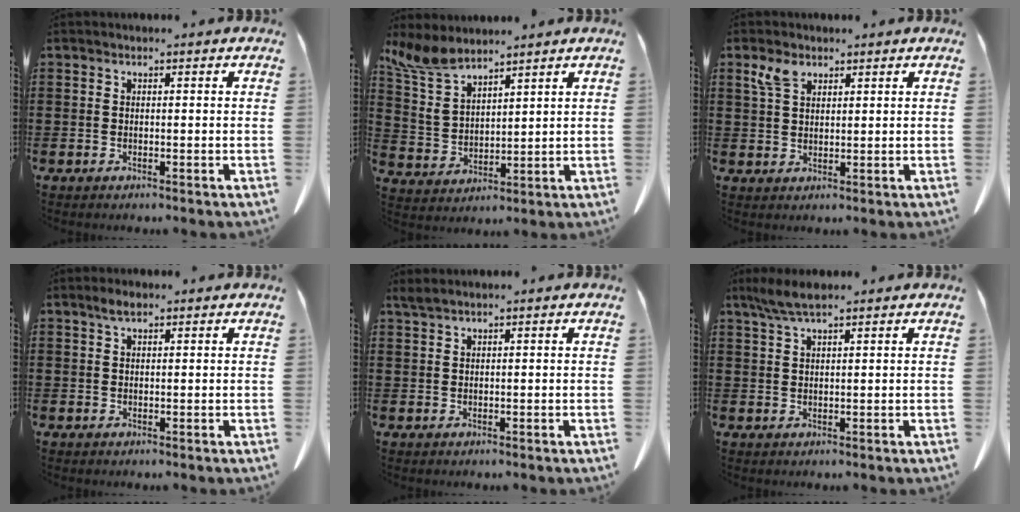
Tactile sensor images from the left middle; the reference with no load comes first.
{"total": 7.3, "force": [5.6, 3.0, 3.6], "torque": [-0.100, -0.019, 0.104]}
{"total": 3.4, "force": [2.2, 1.8, 1.9], "torque": [-0.046, 0.004, 0.042]}
{"total": 1.8, "force": [1.0, 0.8, 1.2], "torque": [-0.028, 0.004, 0.019]}
{"total": 1.2, "force": [1.0, 0.1, 0.7], "torque": [-0.017, -0.003, 0.020]}
{"total": 4.1, "force": [2.9, 0.6, 2.9], "torque": [-0.062, -0.001, 0.054]}